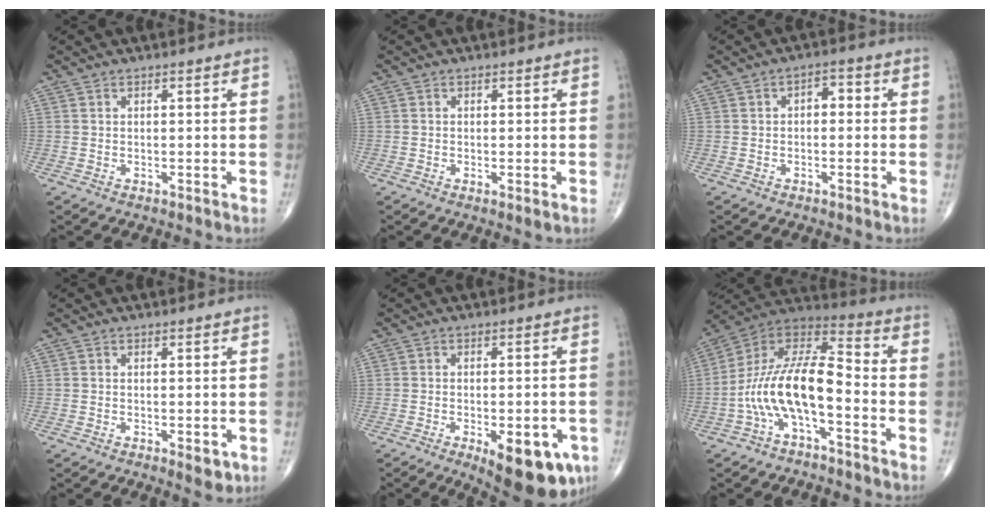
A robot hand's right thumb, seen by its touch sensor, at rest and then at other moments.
{"total": 1.3, "force": [-0.3, 0.2, 1.3], "torque": [-0.029, -0.007, -0.006]}
{"total": 3.0, "force": [0.0, 1.9, 2.3], "torque": [-0.015, 0.011, -0.009]}
{"total": 3.3, "force": [-1.2, 1.4, 2.7], "torque": [-0.028, -0.004, -0.012]}
{"total": 14.0, "force": [-6.2, 5.7, 11.2], "torque": [-0.110, 0.007, -0.070]}
{"total": 14.6, "force": [-4.8, 5.6, 12.6], "torque": [-0.240, 0.077, -0.095]}